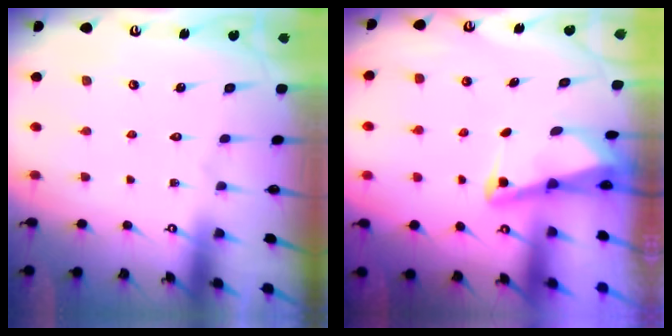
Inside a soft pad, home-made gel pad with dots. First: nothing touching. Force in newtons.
{"total": 2.5, "press": 2.5, "slide": 0.6}